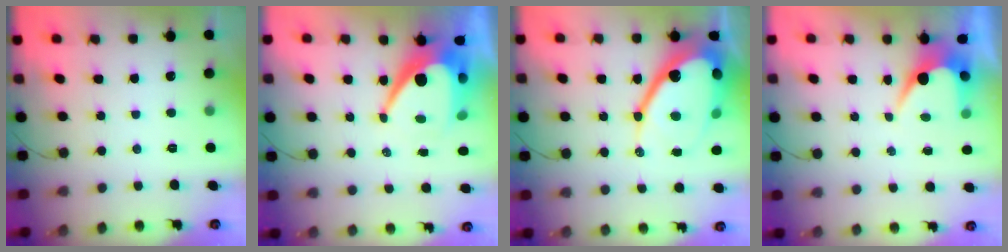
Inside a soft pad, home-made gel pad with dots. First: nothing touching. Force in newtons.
{"total": 14.6, "press": 14.6, "slide": 1.0}
{"total": 23.6, "press": 23.5, "slide": 1.9}
{"total": 6.5, "press": 6.5, "slide": 0.4}